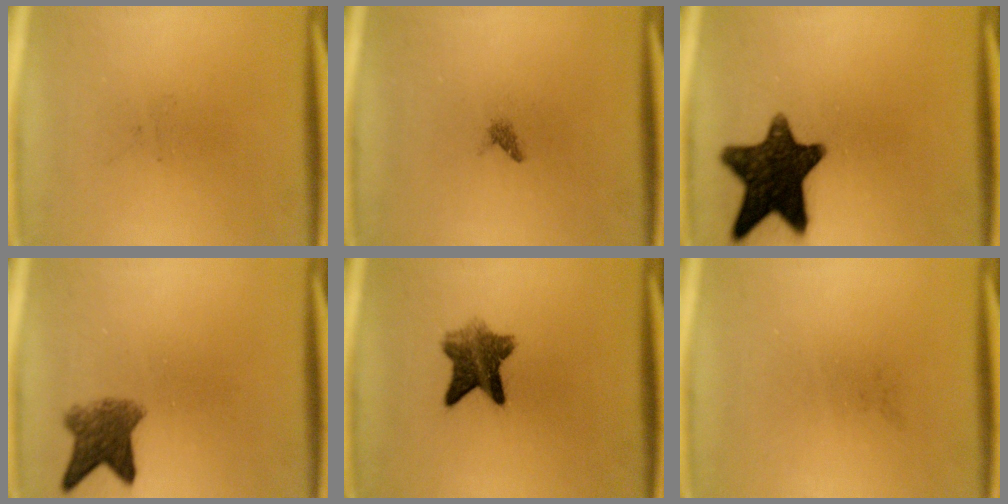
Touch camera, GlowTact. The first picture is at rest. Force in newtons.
{"total": 0.7}
{"total": 14.6}
{"total": 5.3}
{"total": 6.9}
{"total": 0.0}